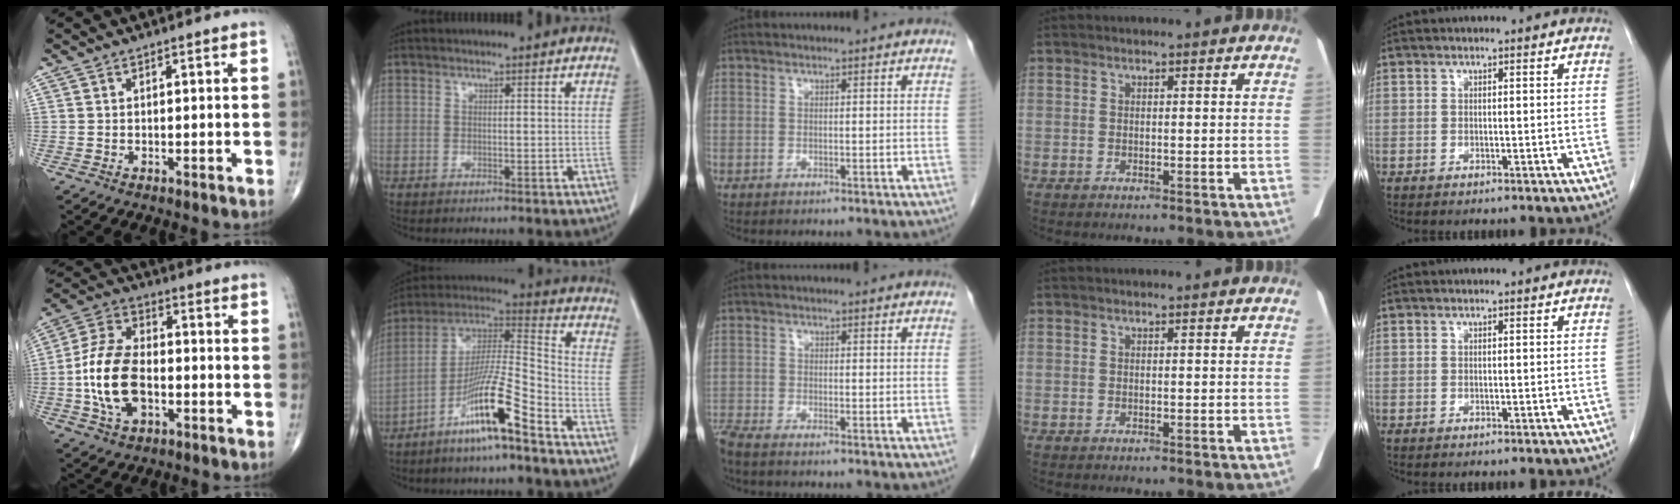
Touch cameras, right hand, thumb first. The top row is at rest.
{"thumb": {"total": 13.9, "force": [-2.7, 8.1, 11.0], "torque": [-0.217, 0.023, -0.053]}, "index": {"total": 13.6, "force": [-8.5, 0.3, 10.6], "torque": [-0.204, -0.005, -0.163]}, "middle": {"total": 3.7, "force": [-3.2, 0.5, 1.8], "torque": [-0.037, -0.006, -0.056]}}